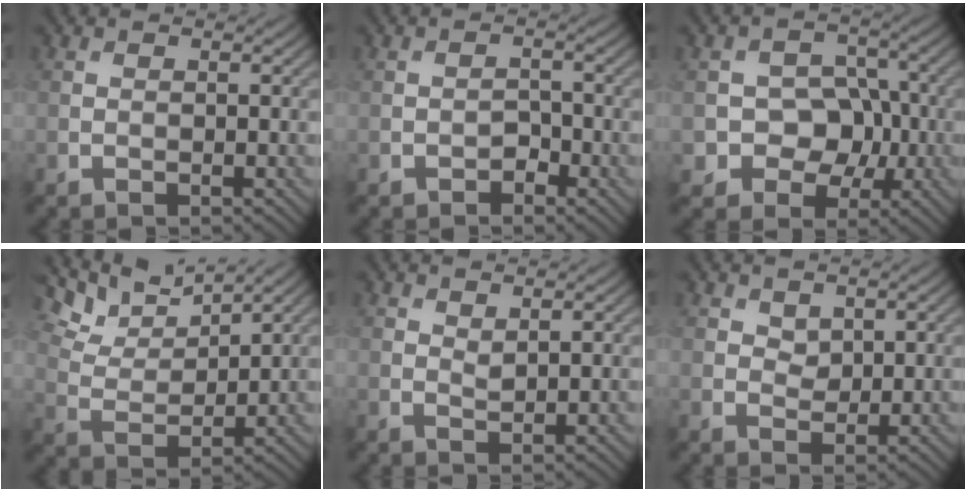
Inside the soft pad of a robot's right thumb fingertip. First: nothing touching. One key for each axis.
{"total": 1.7, "fx": -1.2, "fy": 1.0, "fz": 0.8, "tx": -0.010, "ty": 0.006, "tz": -0.023}
{"total": 6.8, "fx": -1.9, "fy": 5.6, "fz": 3.4, "tx": -0.046, "ty": 0.001, "tz": -0.048}
{"total": 8.2, "fx": 6.7, "fy": 2.3, "fz": 4.2, "tx": -0.097, "ty": 0.004, "tz": 0.116}
{"total": 1.1, "fx": 0.9, "fy": 0.3, "fz": 0.6, "tx": -0.017, "ty": -0.003, "tz": 0.020}
{"total": 1.9, "fx": 1.1, "fy": 1.3, "fz": 0.8, "tx": -0.018, "ty": -0.004, "tz": 0.020}